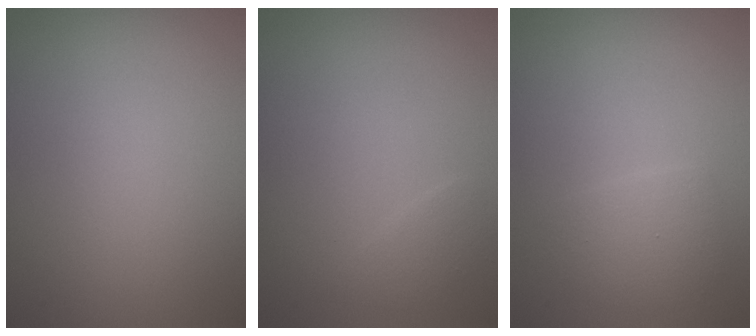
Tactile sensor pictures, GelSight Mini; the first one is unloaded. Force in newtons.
{"total": 1.1, "press": 1.1, "slide": 0.1}
{"total": 2.0, "press": 2.0, "slide": 0.1}